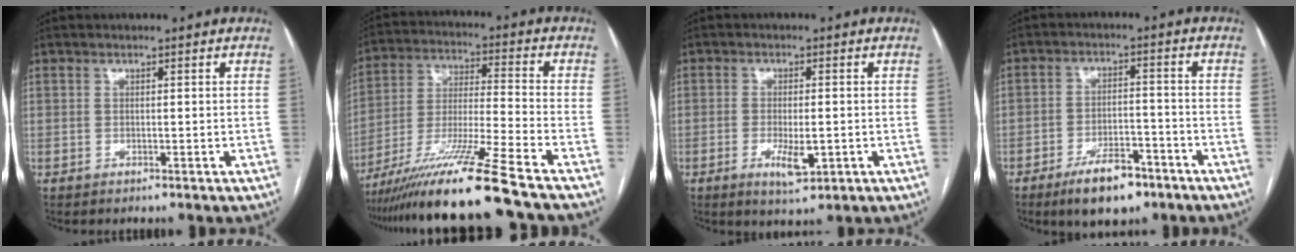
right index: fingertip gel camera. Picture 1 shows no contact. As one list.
[{"total": 16.8, "force": [-13.0, -2.4, 10.3], "torque": [-0.204, -0.027, -0.234]}, {"total": 5.0, "force": [-1.6, 1.5, 4.5], "torque": [-0.081, -0.006, -0.018]}, {"total": 8.7, "force": [-5.9, 3.4, 5.5], "torque": [-0.094, 0.000, -0.096]}]